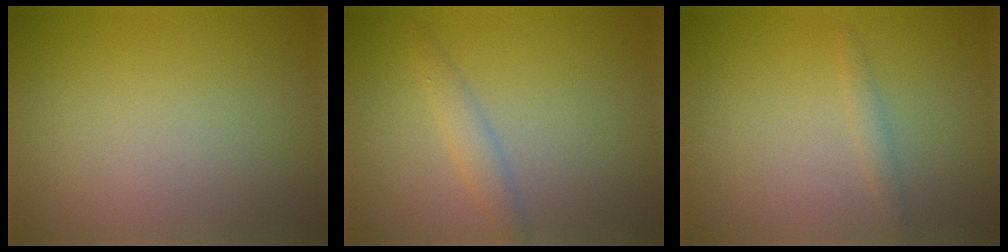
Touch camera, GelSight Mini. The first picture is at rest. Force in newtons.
{"total": 1.8, "press": 1.8, "slide": 0.1}
{"total": 0.9, "press": 0.9, "slide": 0.1}